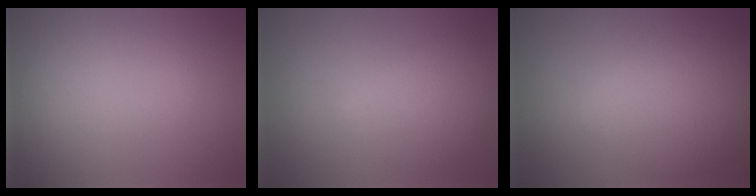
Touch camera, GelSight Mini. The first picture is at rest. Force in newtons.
{"total": 3.7, "press": 3.7, "slide": 0.1}
{"total": 7.0, "press": 7.0, "slide": 0.2}